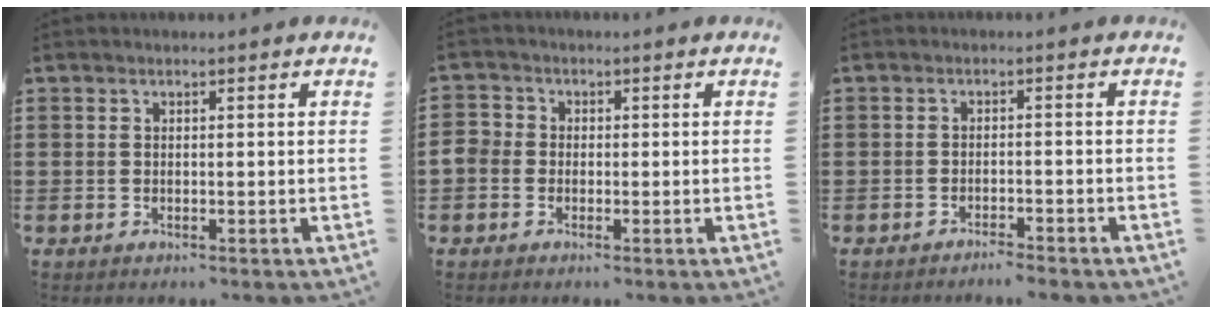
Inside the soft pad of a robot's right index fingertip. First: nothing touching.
{"total": 2.4, "force": [-1.0, 2.0, 0.8], "torque": [-0.038, -0.001, -0.026]}
{"total": 1.9, "force": [-1.8, -0.1, 0.4], "torque": [-0.010, 0.003, -0.037]}